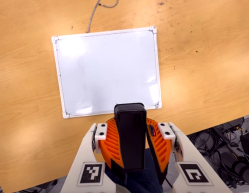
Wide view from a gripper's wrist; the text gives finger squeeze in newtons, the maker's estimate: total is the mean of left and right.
{"total": 10.2, "left": 9.9, "right": 10.5}